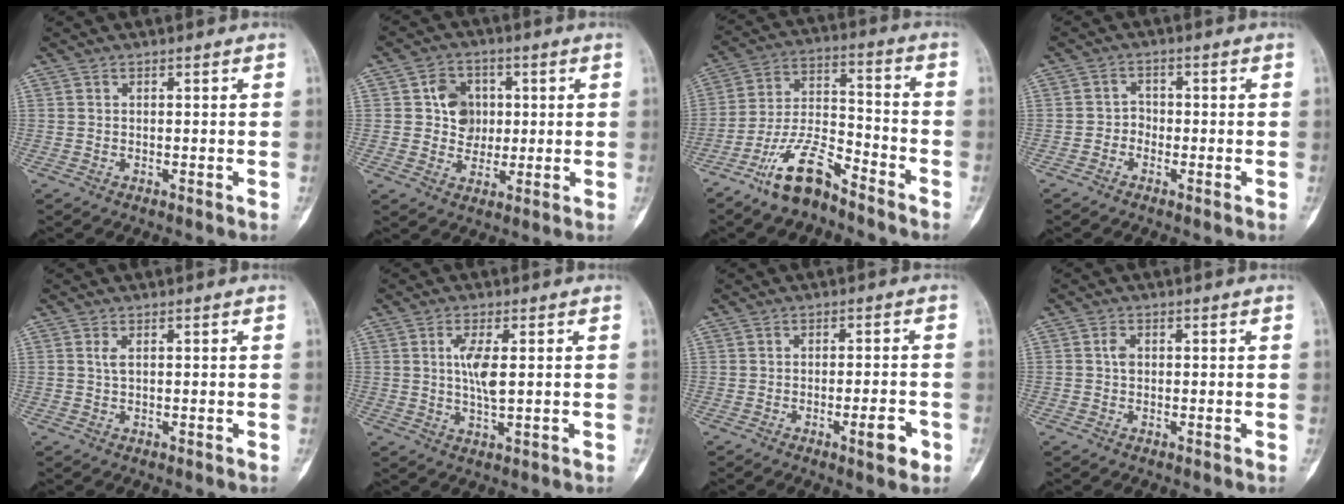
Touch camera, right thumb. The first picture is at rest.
{"total": 7.3, "force": [1.1, 6.4, 3.4], "torque": [-0.011, 0.004, 0.016]}
{"total": 12.2, "force": [-9.0, 4.1, 7.2], "torque": [-0.132, 0.070, -0.175]}
{"total": 2.3, "force": [-1.2, 1.9, 0.5], "torque": [0.011, 0.012, -0.033]}
{"total": 1.1, "force": [0.3, 0.5, 0.9], "torque": [-0.021, 0.004, 0.007]}
{"total": 5.4, "force": [0.8, 1.4, 5.1], "torque": [-0.103, -0.011, 0.016]}
{"total": 5.3, "force": [-2.3, 1.4, 4.6], "torque": [-0.057, 0.008, -0.029]}
{"total": 1.5, "force": [0.0, 1.1, 1.0], "torque": [-0.009, 0.005, -0.004]}